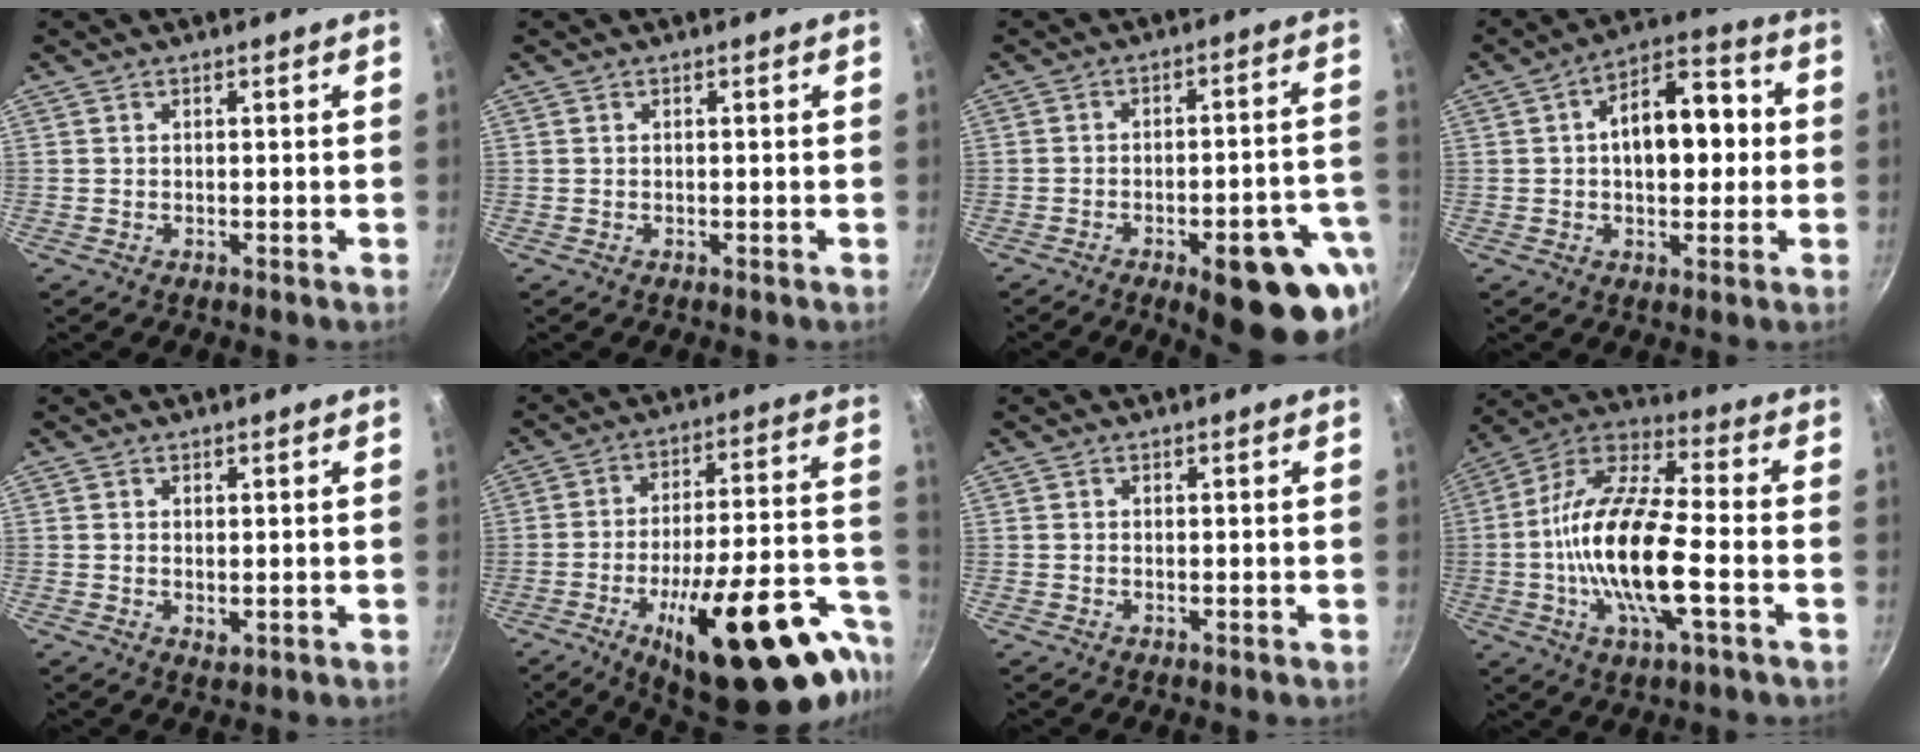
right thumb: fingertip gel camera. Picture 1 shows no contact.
{"total": 0.0}
{"total": 18.3, "force": [-8.6, 6.7, 14.7], "torque": [-0.122, 0.032, -0.105]}
{"total": 13.8, "force": [0.7, 8.1, 11.1], "torque": [-0.122, 0.033, -0.001]}
{"total": 1.6, "force": [0.2, 1.0, 1.2], "torque": [-0.020, -0.005, 0.005]}
{"total": 29.2, "force": [-14.5, 9.7, 23.4], "torque": [-0.285, 0.062, -0.208]}
{"total": 0.0}
{"total": 19.6, "force": [-3.8, 6.7, 18.1], "torque": [-0.347, 0.029, -0.089]}